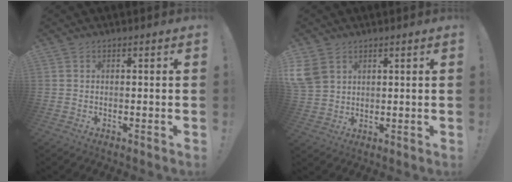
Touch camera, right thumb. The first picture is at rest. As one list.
[{"total": 7.0, "force": [3.4, 5.2, 3.4], "torque": [-0.069, -0.009, 0.068]}]